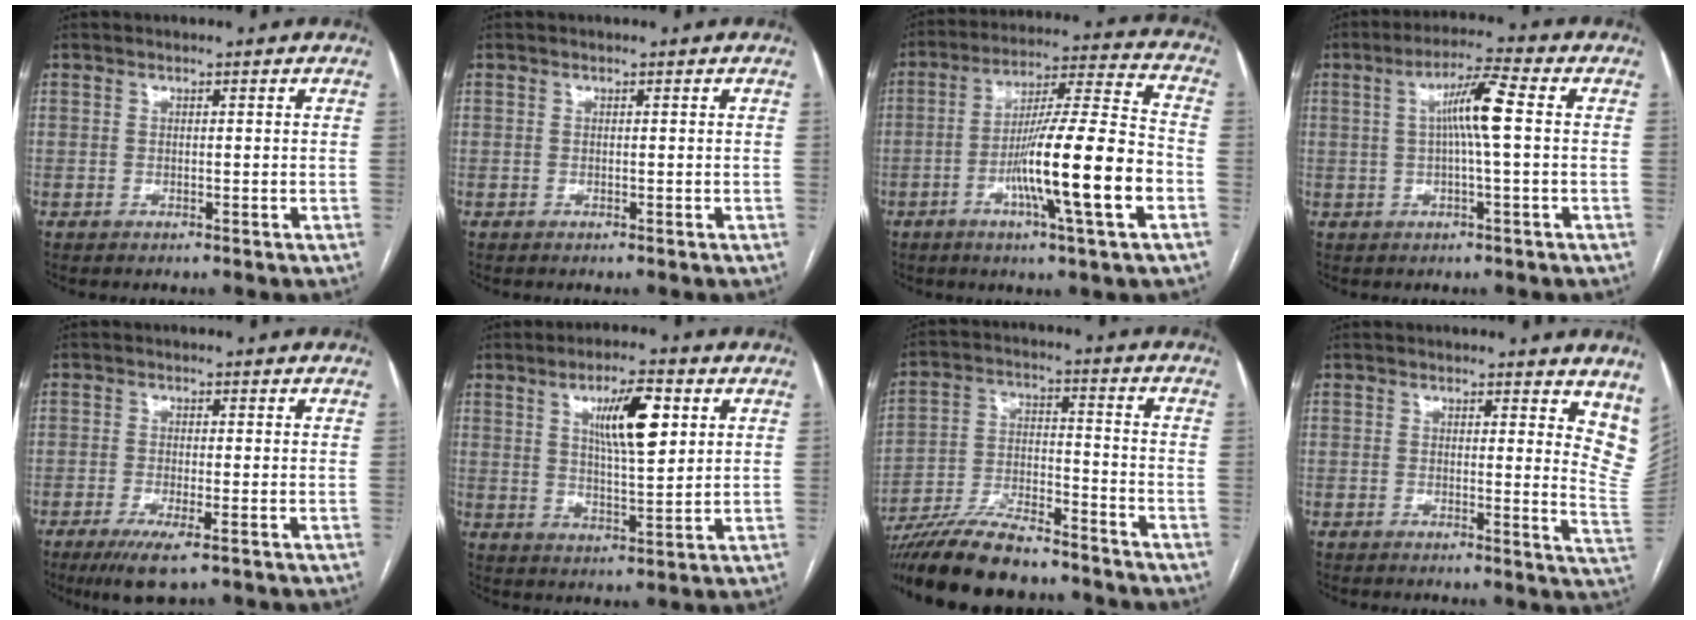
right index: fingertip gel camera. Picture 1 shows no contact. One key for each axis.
{"total": 0.0}
{"total": 17.1, "fx": -5.3, "fy": 0.0, "fz": 16.2, "tx": -0.275, "ty": -0.001, "tz": -0.088}
{"total": 7.0, "fx": 0.7, "fy": -0.1, "fz": 6.9, "tx": -0.124, "ty": 0.012, "tz": 0.010}
{"total": 5.0, "fx": -2.9, "fy": 0.6, "fz": 4.0, "tx": -0.072, "ty": -0.014, "tz": -0.048}
{"total": 9.5, "fx": 3.5, "fy": 2.0, "fz": 8.5, "tx": -0.145, "ty": 0.004, "tz": 0.062}
{"total": 16.5, "fx": -14.3, "fy": 3.0, "fz": 7.7, "tx": -0.157, "ty": -0.012, "tz": -0.250}
{"total": 9.9, "fx": 7.8, "fy": 3.0, "fz": 5.2, "tx": -0.034, "ty": -0.035, "tz": 0.058}